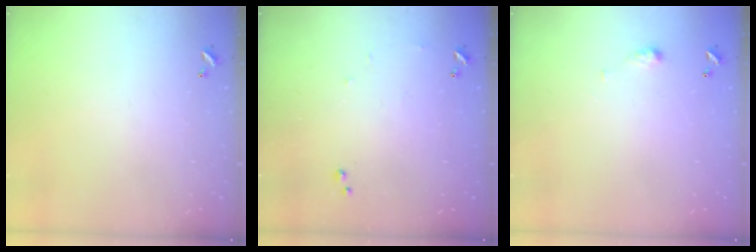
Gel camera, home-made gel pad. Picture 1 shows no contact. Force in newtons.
{"total": 6.4, "press": 6.4, "slide": 0.8}
{"total": 2.9, "press": 2.9, "slide": 0.5}